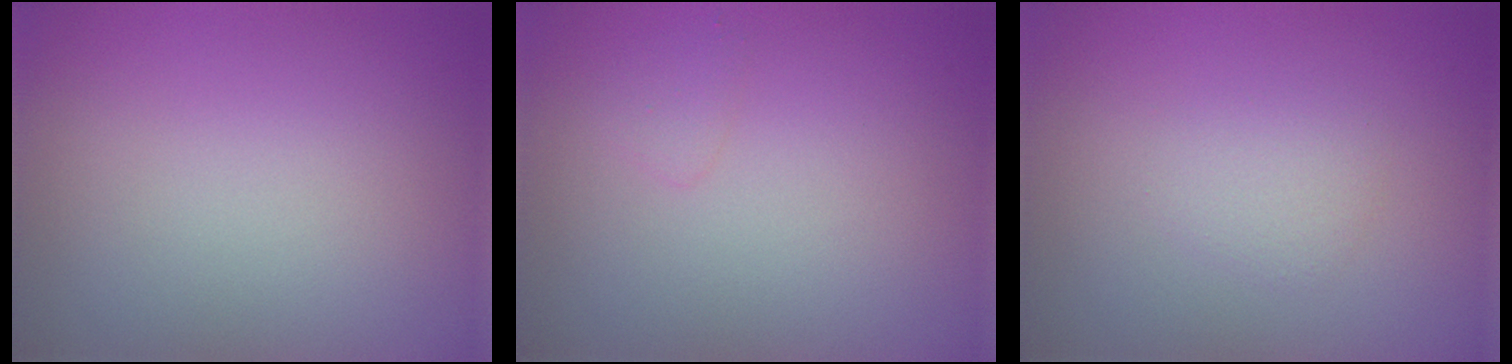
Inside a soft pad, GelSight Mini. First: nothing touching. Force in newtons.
{"total": 0.8, "press": 0.8, "slide": 0.1}
{"total": 1.5, "press": 1.5, "slide": 0.0}